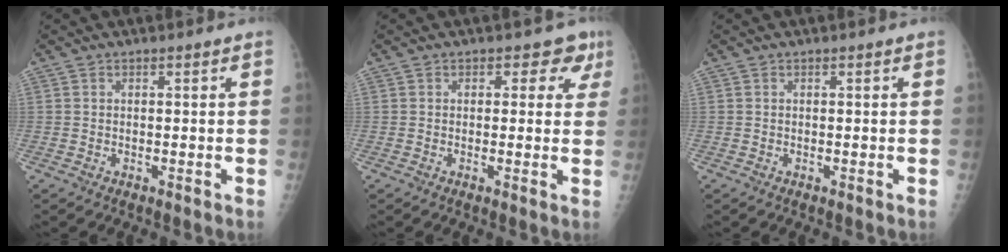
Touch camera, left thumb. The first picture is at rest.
{"total": 4.8, "force": [2.1, 3.5, 2.5], "torque": [0.019, -0.001, 0.013]}
{"total": 0.0}